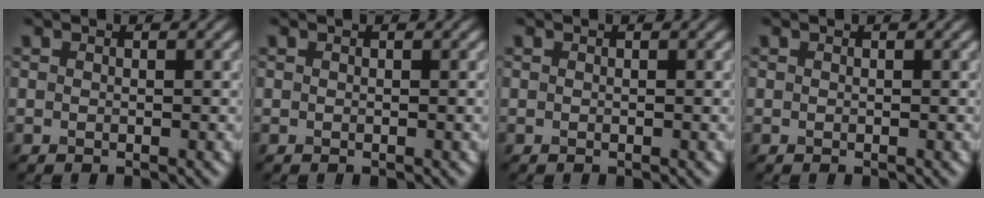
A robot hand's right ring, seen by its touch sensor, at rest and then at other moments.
{"total": 0.0}
{"total": 0.0}
{"total": 0.0}